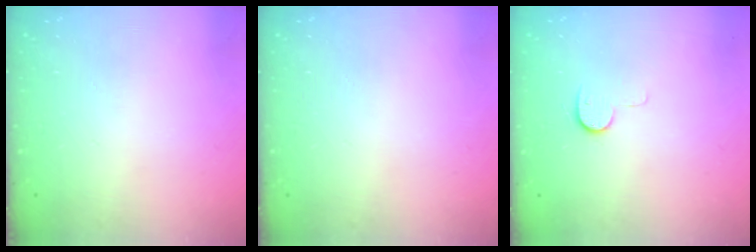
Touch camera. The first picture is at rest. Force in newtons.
{"total": 0.0}
{"total": 6.8, "press": 6.8, "slide": 0.6}